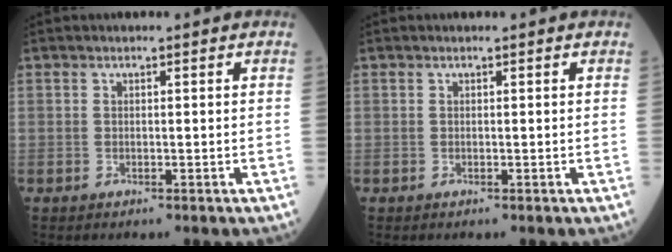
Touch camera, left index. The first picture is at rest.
{"total": 0.0}